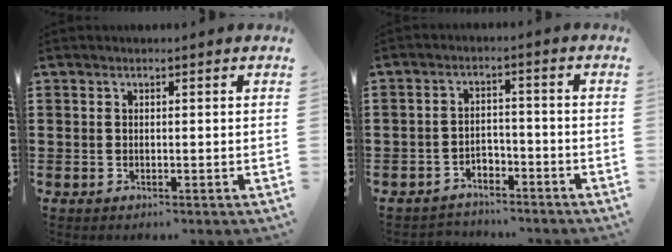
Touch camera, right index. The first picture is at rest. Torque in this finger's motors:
{"motor_torque": [0.97, 0.93, -0.03, -0.03]}